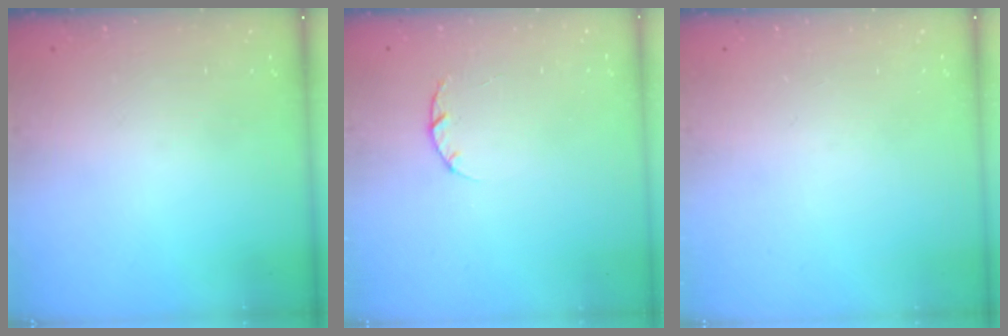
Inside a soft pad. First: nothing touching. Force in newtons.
{"total": 2.0, "press": 1.9, "slide": 0.4}
{"total": 0.0}